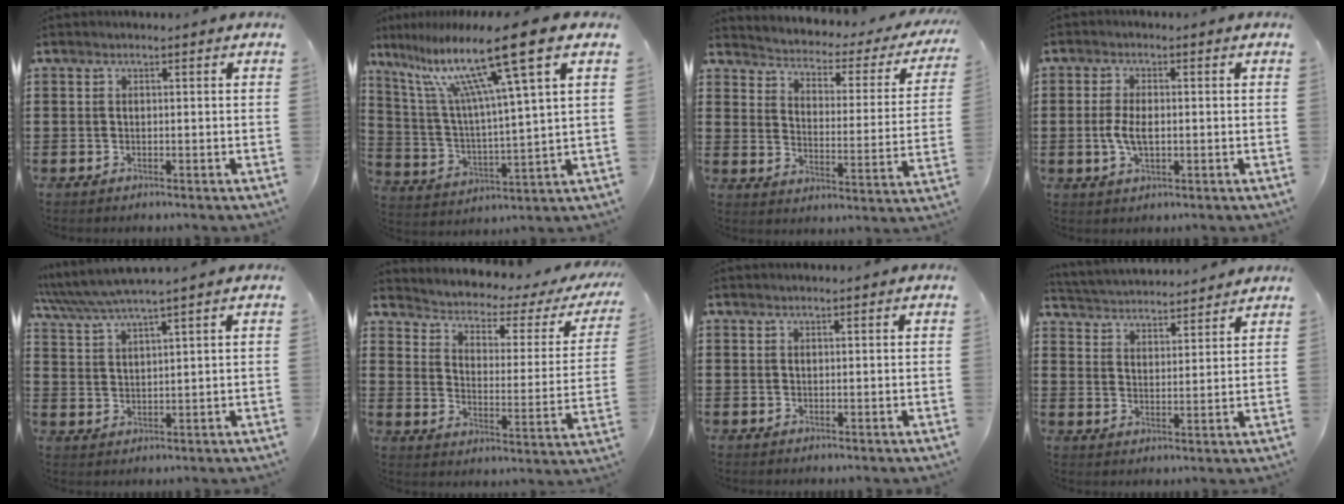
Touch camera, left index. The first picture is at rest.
{"total": 15.1, "force": [9.4, 0.4, 11.8], "torque": [-0.236, -0.042, 0.145]}
{"total": 1.7, "force": [1.5, 0.6, 0.5], "torque": [-0.026, -0.021, 0.013]}
{"total": 4.5, "force": [-0.4, 2.0, 4.0], "torque": [-0.094, -0.003, -0.014]}
{"total": 4.2, "force": [3.6, -0.2, 2.1], "torque": [-0.052, -0.015, 0.062]}
{"total": 2.1, "force": [1.5, 0.9, 1.1], "torque": [-0.036, -0.022, 0.014]}
{"total": 0.0}
{"total": 3.5, "force": [3.5, 0.2, -0.2], "torque": [-0.014, -0.023, 0.059]}